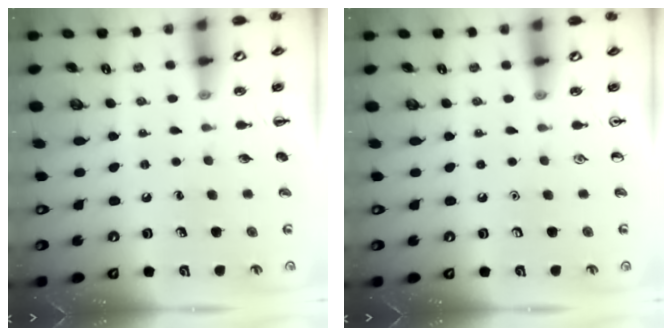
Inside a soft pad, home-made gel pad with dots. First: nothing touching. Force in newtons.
{"total": 0.0}